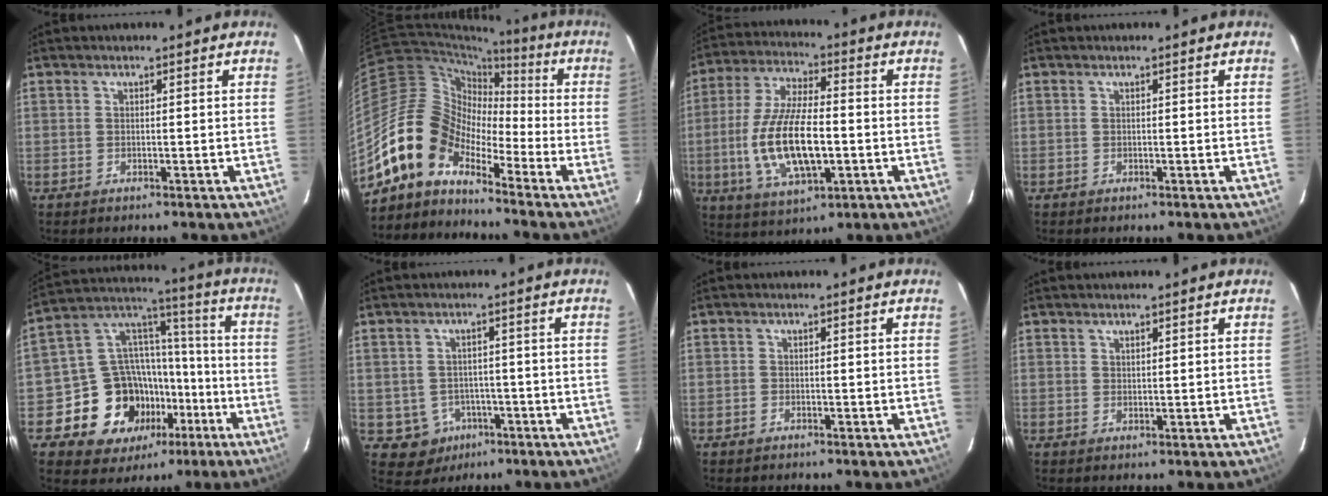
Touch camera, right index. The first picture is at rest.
{"total": 12.1, "force": [-9.1, 6.6, 4.5], "torque": [-0.081, 0.031, -0.193]}
{"total": 16.3, "force": [-3.0, 6.2, 14.8], "torque": [-0.304, -0.007, -0.050]}
{"total": 0.0}
{"total": 18.9, "force": [-8.1, 15.1, 7.9], "torque": [-0.172, 0.057, -0.104]}
{"total": 6.1, "force": [-2.5, 5.5, 0.9], "torque": [-0.031, 0.017, -0.021]}
{"total": 0.9, "force": [-0.6, 0.6, 0.1], "torque": [-0.003, 0.002, -0.012]}
{"total": 1.0, "force": [0.9, 0.3, 0.4], "torque": [-0.005, 0.001, 0.016]}